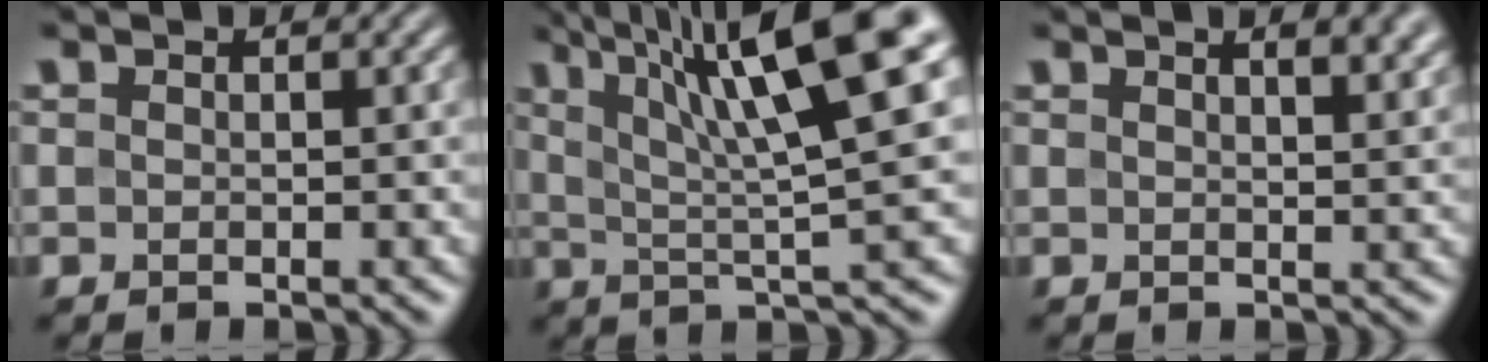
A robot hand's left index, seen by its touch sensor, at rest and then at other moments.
{"total": 12.4, "force": [5.1, 2.4, 11.0], "torque": [-0.168, 0.017, 0.084]}
{"total": 4.1, "force": [2.5, 1.5, 2.8], "torque": [-0.017, 0.016, 0.027]}